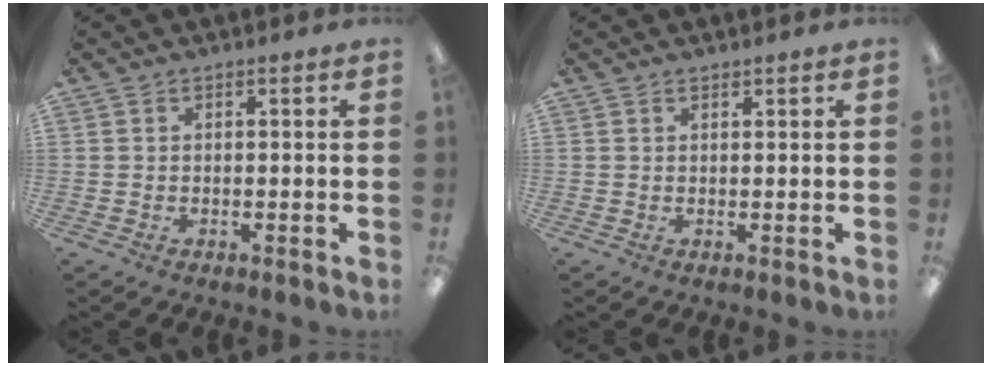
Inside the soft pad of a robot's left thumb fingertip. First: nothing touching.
{"total": 0.7, "force": [0.7, 0.2, 0.0], "torque": [-0.001, 0.001, 0.013]}